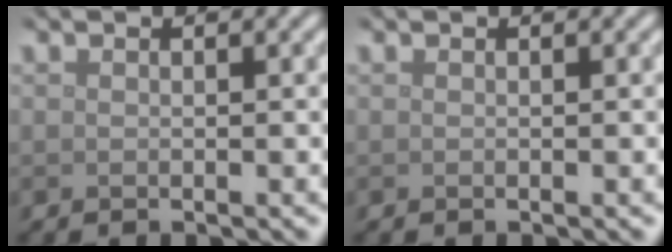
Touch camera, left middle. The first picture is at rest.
{"total": 0.0}